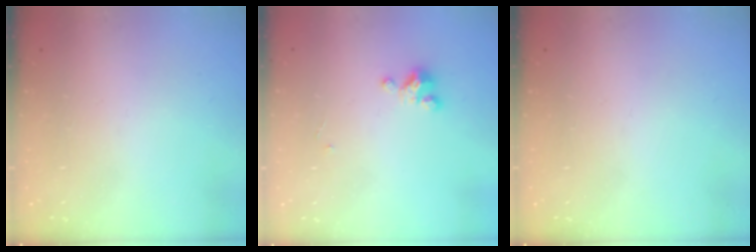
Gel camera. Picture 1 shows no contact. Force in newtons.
{"total": 2.7, "press": 2.7, "slide": 0.3}
{"total": 0.0}